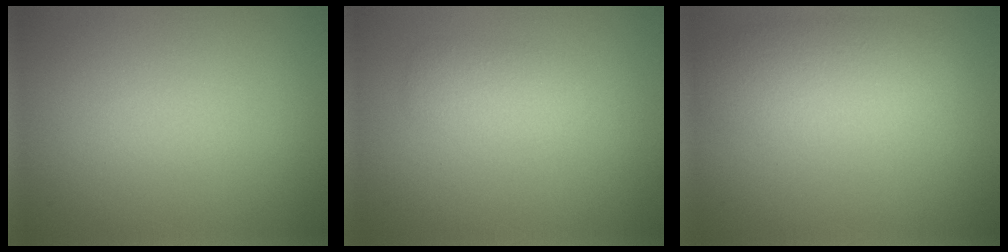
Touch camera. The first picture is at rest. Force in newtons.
{"total": 2.1, "press": 2.1, "slide": 0.1}
{"total": 4.3, "press": 4.3, "slide": 0.3}